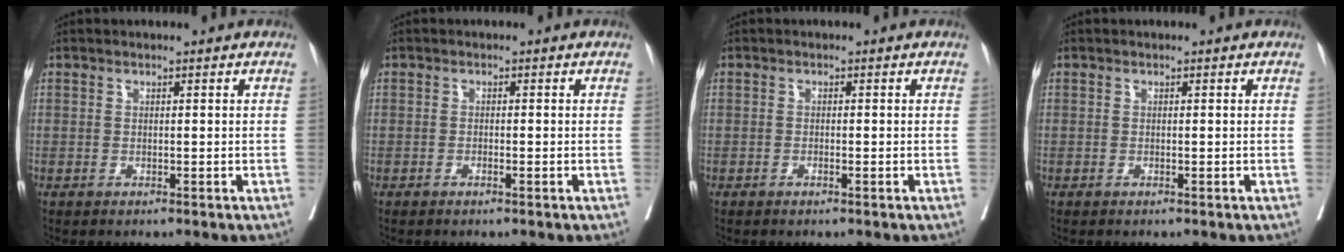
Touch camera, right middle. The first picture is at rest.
{"total": 0.8, "force": [-0.4, 0.0, 0.6], "torque": [-0.013, 0.001, -0.006]}
{"total": 0.6, "force": [-0.3, -0.1, 0.5], "torque": [-0.011, 0.001, -0.004]}
{"total": 0.0}